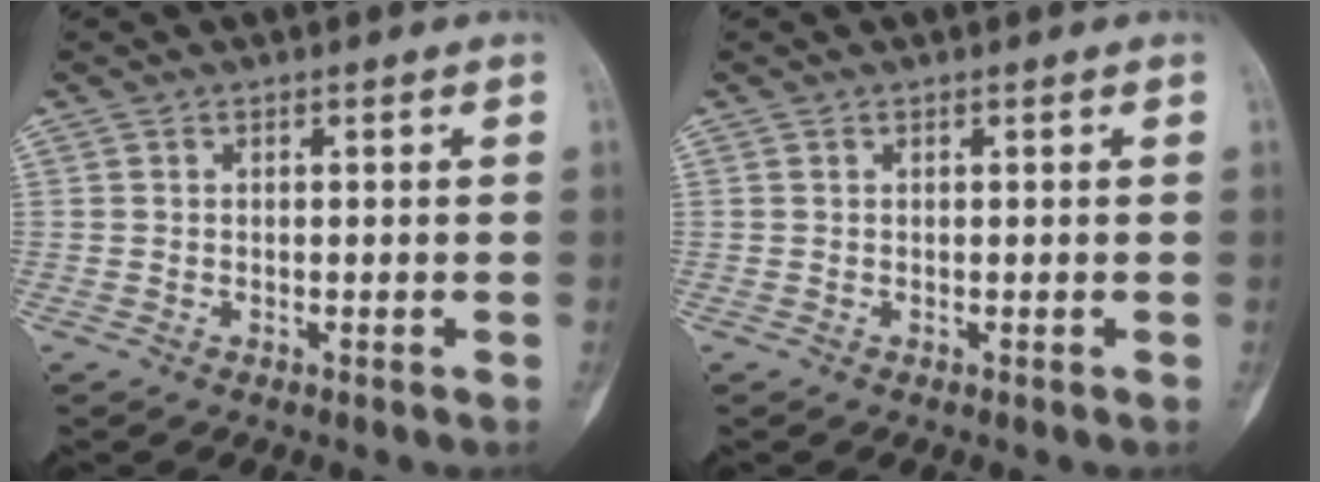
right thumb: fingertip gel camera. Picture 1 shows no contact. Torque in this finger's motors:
{"motor_torque": [0.14, -0.06, 0.00, 0.01, 0.01]}